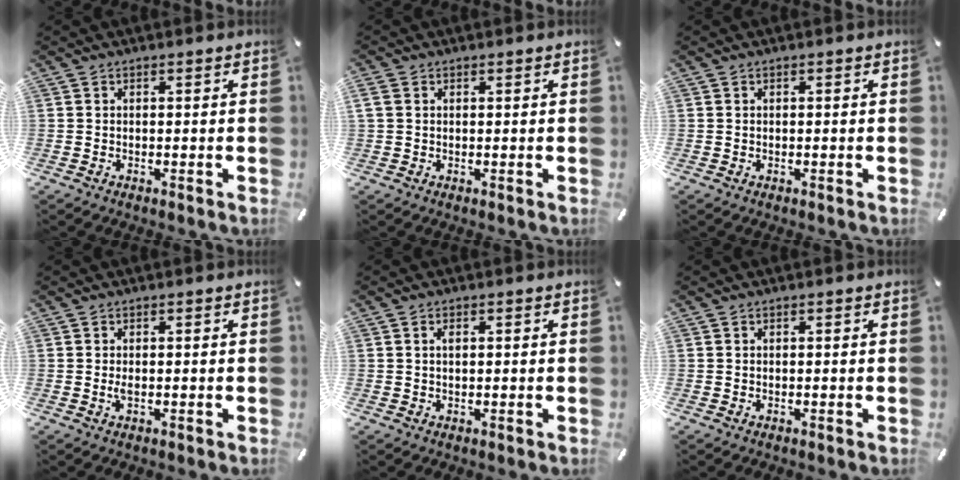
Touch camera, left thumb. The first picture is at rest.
{"total": 1.4, "force": [0.4, 1.1, 0.6], "torque": [-0.015, 0.004, 0.008]}
{"total": 0.0}
{"total": 1.3, "force": [-0.1, 0.5, 1.2], "torque": [-0.023, 0.000, -0.002]}
{"total": 1.3, "force": [0.4, 0.6, 1.0], "torque": [-0.022, 0.003, 0.005]}
{"total": 0.0}